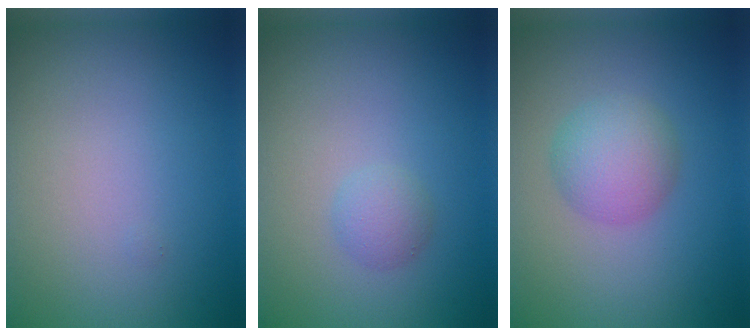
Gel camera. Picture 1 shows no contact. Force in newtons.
{"total": 1.4, "press": 1.4, "slide": 0.0}
{"total": 3.4, "press": 3.4, "slide": 0.1}